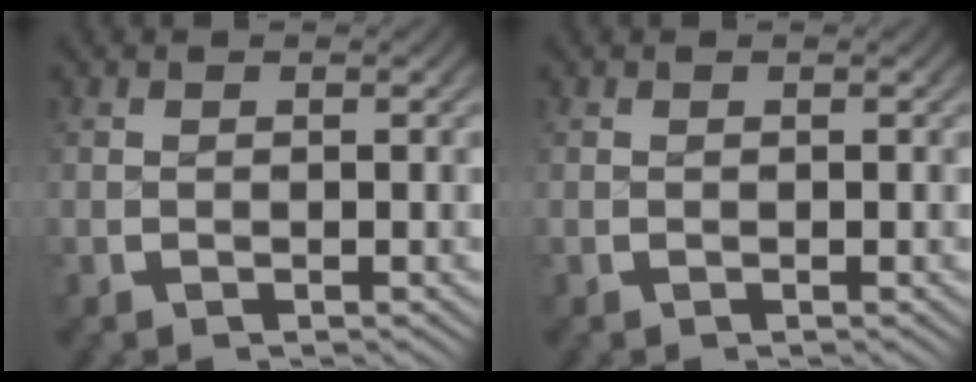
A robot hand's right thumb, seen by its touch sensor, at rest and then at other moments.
{"total": 0.0}